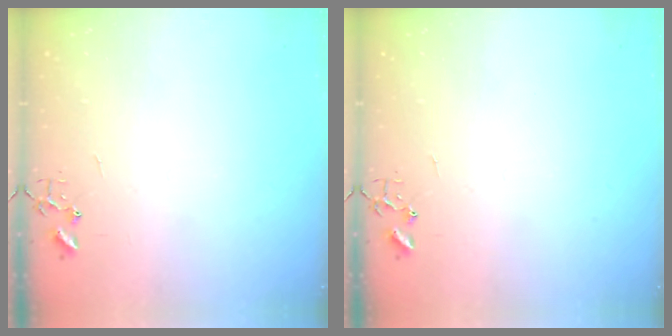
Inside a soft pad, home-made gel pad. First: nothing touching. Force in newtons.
{"total": 0.0}